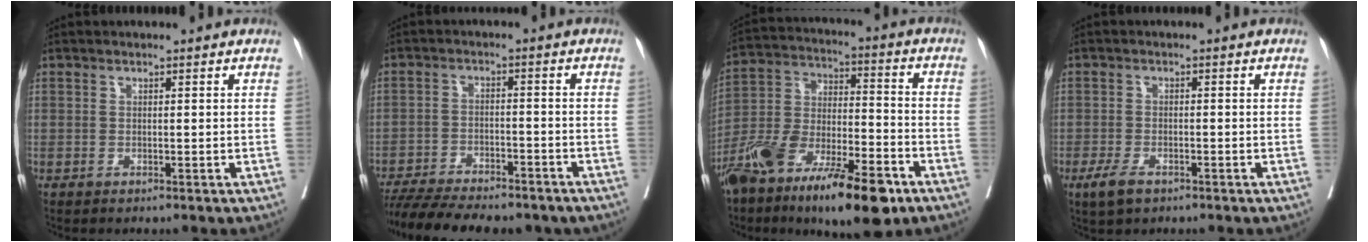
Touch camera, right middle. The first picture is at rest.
{"total": 17.4, "force": [-14.9, 4.2, 7.8], "torque": [-0.161, -0.013, -0.213]}
{"total": 19.7, "force": [-12.3, 5.1, 14.5], "torque": [-0.260, -0.017, -0.221]}
{"total": 3.5, "force": [-2.2, 1.5, 2.4], "torque": [-0.052, -0.004, -0.037]}